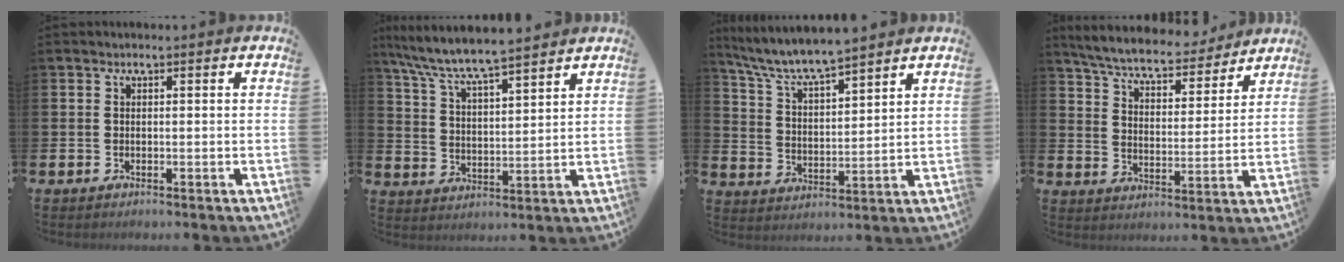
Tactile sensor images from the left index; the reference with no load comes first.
{"total": 7.5, "force": [7.2, 0.5, 2.2], "torque": [-0.077, -0.042, 0.126]}
{"total": 6.8, "force": [6.5, 0.5, 2.2], "torque": [-0.072, -0.038, 0.113]}
{"total": 7.0, "force": [6.7, 1.0, 1.9], "torque": [-0.073, -0.047, 0.114]}